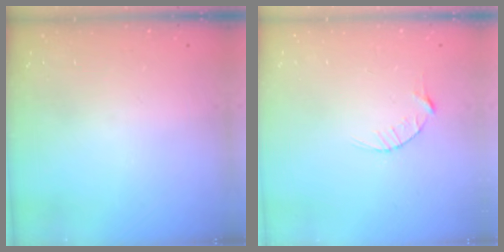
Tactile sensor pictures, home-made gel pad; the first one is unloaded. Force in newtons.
{"total": 2.9, "press": 2.9, "slide": 0.4}